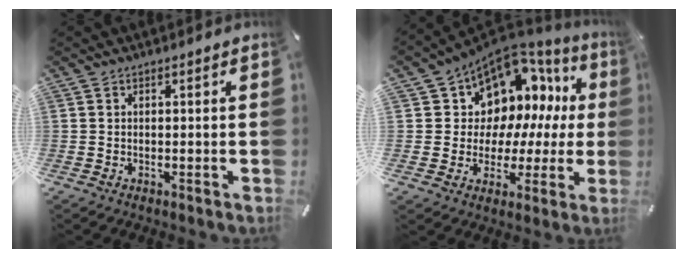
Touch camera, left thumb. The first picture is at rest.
{"total": 10.6, "force": [5.3, 8.9, 2.6], "torque": [-0.039, -0.070, 0.100]}